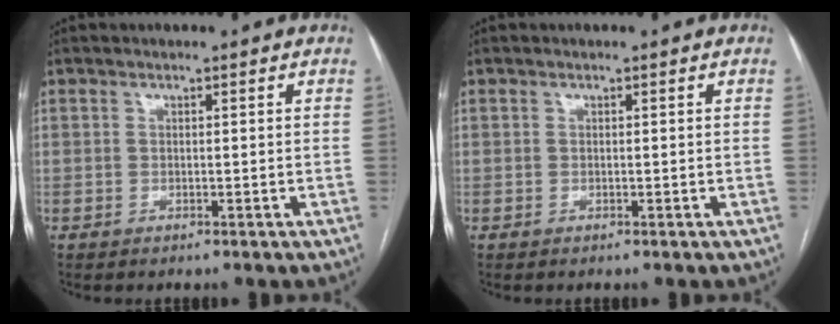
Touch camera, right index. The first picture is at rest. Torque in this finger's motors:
{"motor_torque": [0.00, 0.00, 0.02, 0.01]}